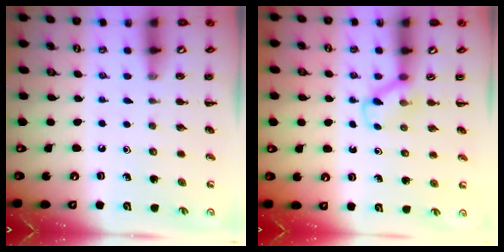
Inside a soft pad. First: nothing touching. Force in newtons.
{"total": 3.7, "press": 3.5, "slide": 1.2}